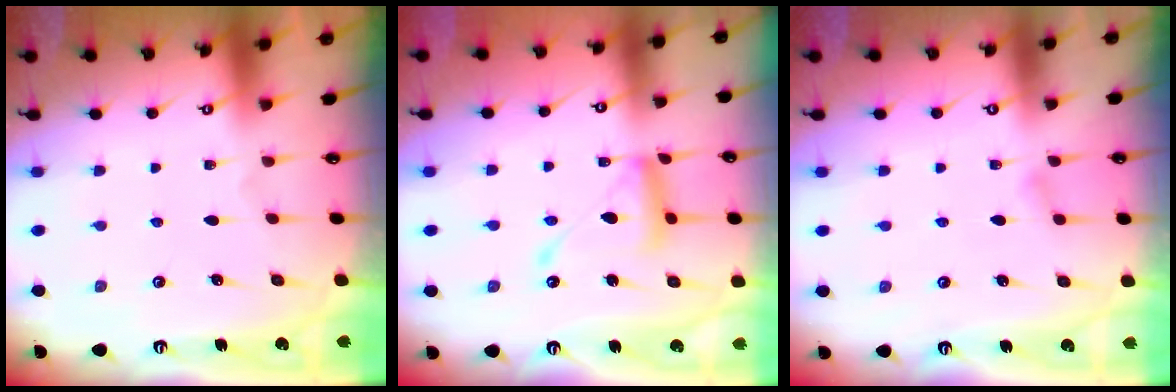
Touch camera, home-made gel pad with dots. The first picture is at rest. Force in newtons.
{"total": 13.1, "press": 13.1, "slide": 1.1}
{"total": 3.3, "press": 3.3, "slide": 0.4}